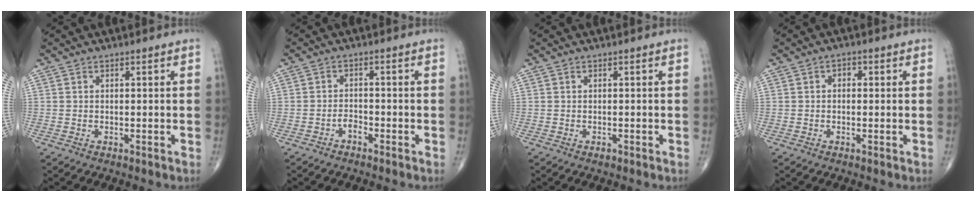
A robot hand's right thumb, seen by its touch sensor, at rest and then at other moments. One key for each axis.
{"total": 1.8, "fx": -1.3, "fy": 0.9, "fz": 0.9, "tx": -0.012, "ty": 0.010, "tz": -0.026}
{"total": 0.5, "fx": -0.3, "fy": 0.3, "fz": 0.3, "tx": -0.003, "ty": 0.000, "tz": -0.005}
{"total": 1.6, "fx": 0.2, "fy": 1.1, "fz": 1.1, "tx": -0.005, "ty": 0.006, "tz": -0.003}